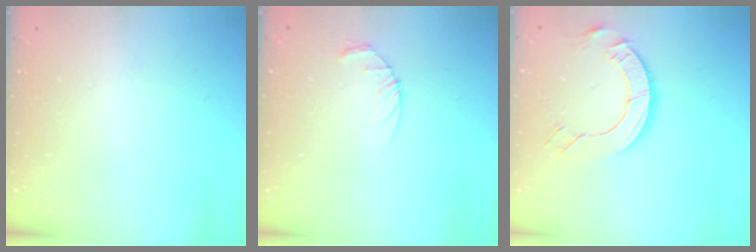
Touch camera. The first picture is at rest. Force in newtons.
{"total": 3.4, "press": 3.4, "slide": 0.5}
{"total": 9.5, "press": 9.5, "slide": 1.0}